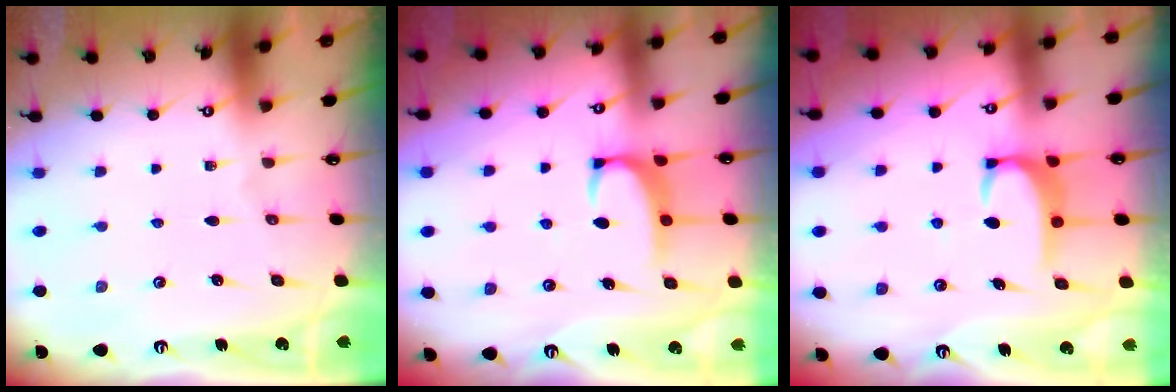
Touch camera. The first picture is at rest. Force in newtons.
{"total": 2.2, "press": 2.1, "slide": 0.7}
{"total": 2.7, "press": 2.7, "slide": 0.5}